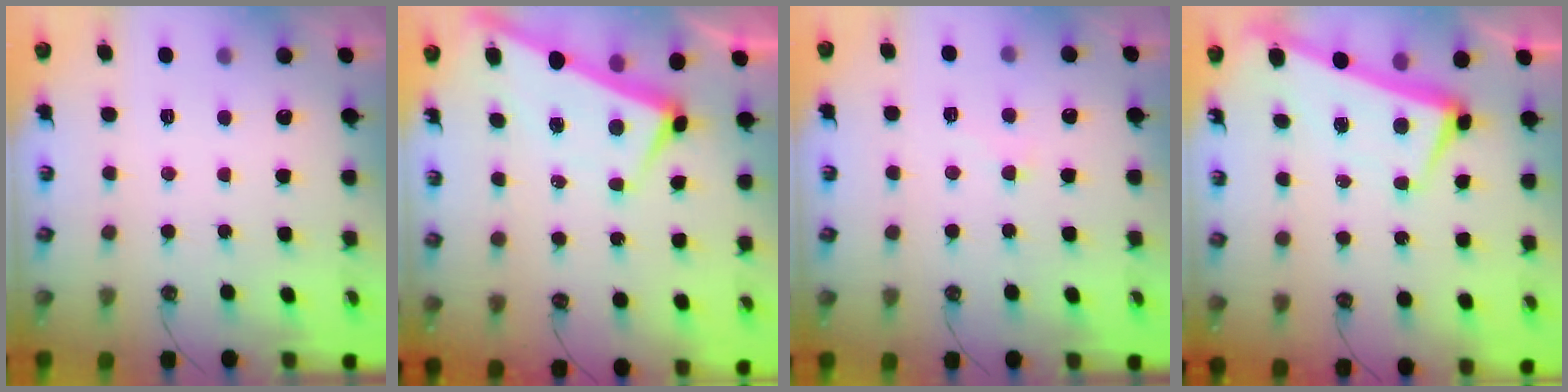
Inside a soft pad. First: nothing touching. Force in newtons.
{"total": 0.9, "press": 0.7, "slide": 0.5}
{"total": 2.0, "press": 1.7, "slide": 1.0}
{"total": 2.5, "press": 2.4, "slide": 0.4}